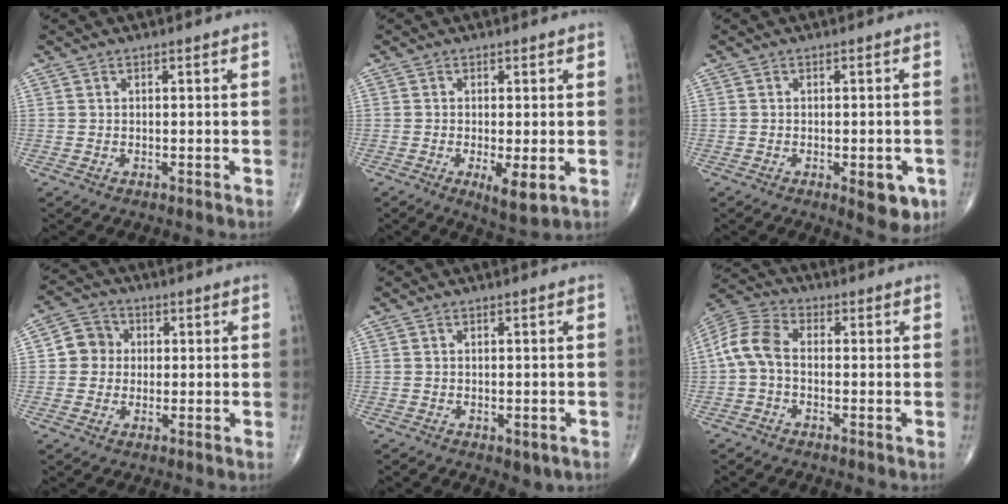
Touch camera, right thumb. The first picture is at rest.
{"total": 5.1, "force": [-1.4, 1.5, 4.7], "torque": [-0.080, -0.016, -0.020]}
{"total": 5.8, "force": [-2.2, 2.4, 4.9], "torque": [-0.045, -0.002, -0.021]}
{"total": 5.6, "force": [0.4, 5.3, 1.8], "torque": [-0.005, 0.010, -0.003]}
{"total": 2.7, "force": [-1.2, 1.5, 1.9], "torque": [-0.021, 0.004, -0.007]}
{"total": 7.6, "force": [-0.8, 4.7, 6.0], "torque": [-0.125, 0.024, -0.030]}